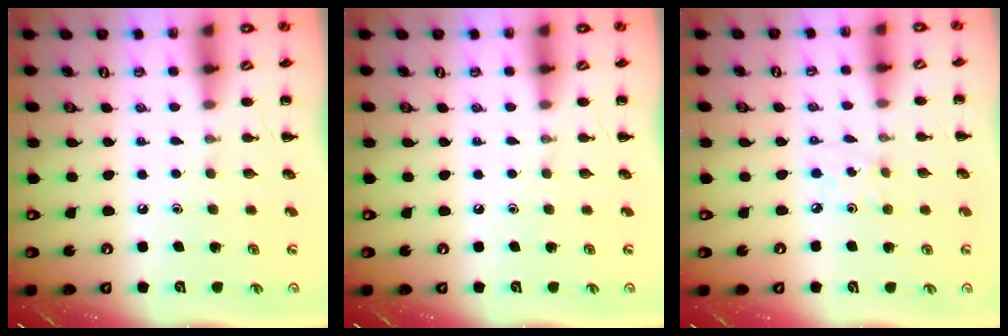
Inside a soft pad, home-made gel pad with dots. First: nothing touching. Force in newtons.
{"total": 0.0}
{"total": 2.1, "press": 2.0, "slide": 0.4}